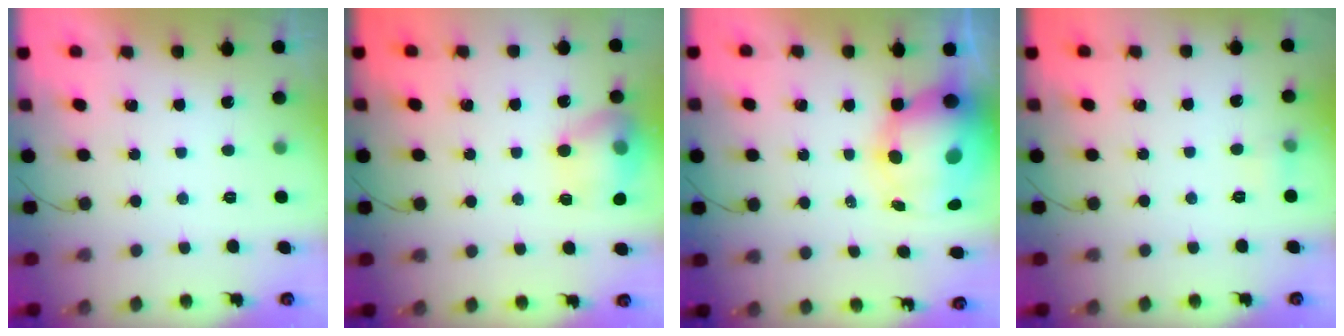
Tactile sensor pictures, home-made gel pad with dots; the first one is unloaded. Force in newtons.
{"total": 14.7, "press": 14.6, "slide": 1.3}
{"total": 13.7, "press": 13.3, "slide": 3.3}
{"total": 7.6, "press": 4.0, "slide": 6.5}